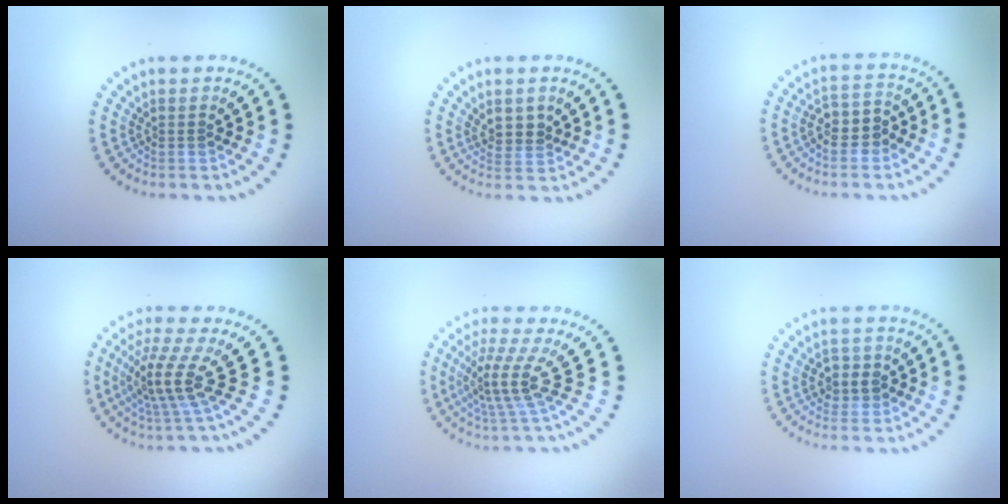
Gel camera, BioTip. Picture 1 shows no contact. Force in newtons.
{"total": 2.4, "press": 2.2, "slide": 1.0}
{"total": 2.9, "press": 2.7, "slide": 0.9}
{"total": 4.3, "press": 3.1, "slide": 3.0}
{"total": 4.1, "press": 2.8, "slide": 3.0}
{"total": 2.3, "press": 2.2, "slide": 0.7}